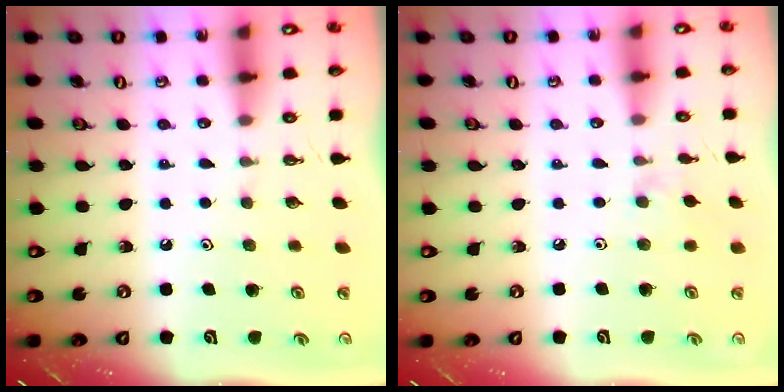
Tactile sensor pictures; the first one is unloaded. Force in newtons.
{"total": 1.2, "press": 1.1, "slide": 0.4}